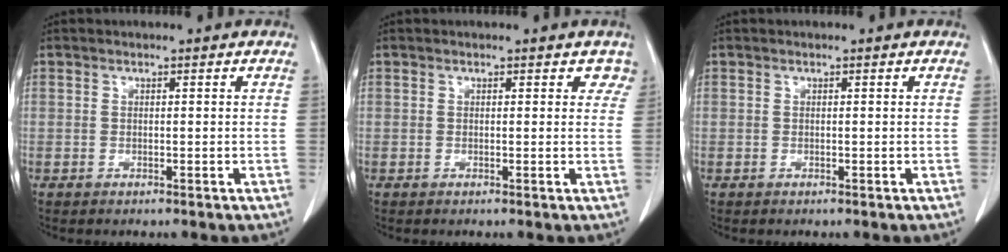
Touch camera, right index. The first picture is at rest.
{"total": 2.4, "force": [1.7, 1.6, 0.5], "torque": [0.019, -0.001, 0.002]}
{"total": 0.0}